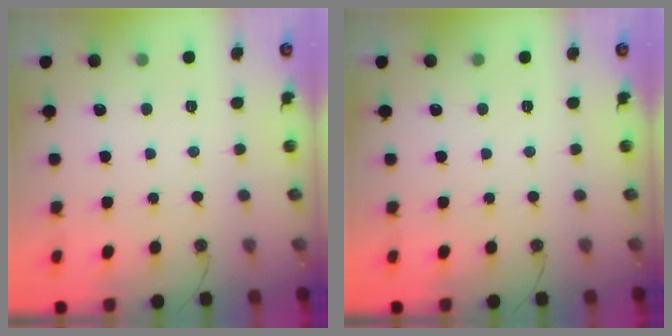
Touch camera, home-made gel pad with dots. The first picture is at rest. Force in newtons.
{"total": 0.0}